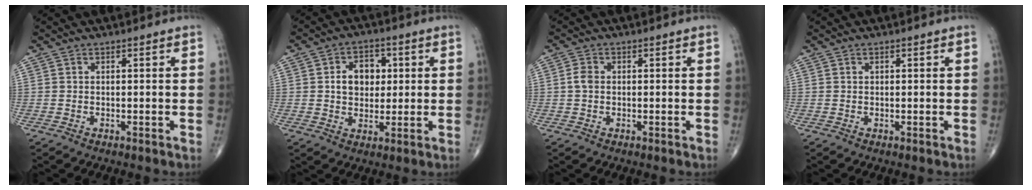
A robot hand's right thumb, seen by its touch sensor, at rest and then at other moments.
{"total": 7.7, "force": [1.3, 5.8, 4.9], "torque": [-0.043, 0.004, 0.018]}
{"total": 2.2, "force": [0.0, 1.6, 1.5], "torque": [-0.029, 0.003, -0.004]}
{"total": 0.0}